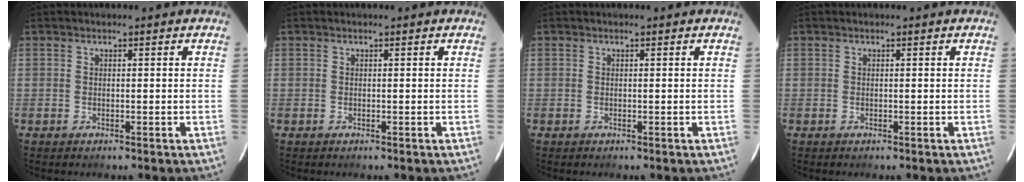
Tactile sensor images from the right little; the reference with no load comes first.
{"total": 0.0}
{"total": 0.0}
{"total": 0.0}